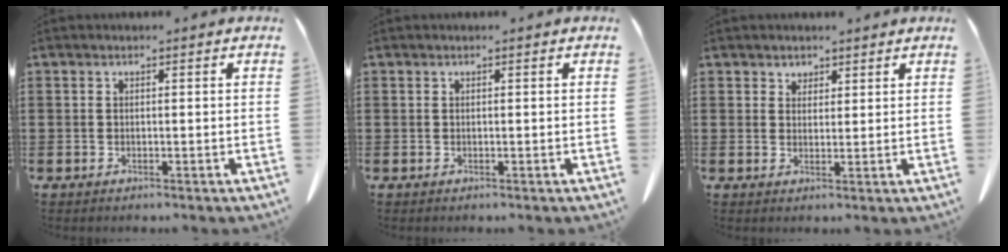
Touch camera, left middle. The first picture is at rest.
{"total": 0.0}
{"total": 2.2, "force": [1.8, 1.2, 0.0], "torque": [-0.005, 0.007, 0.035]}